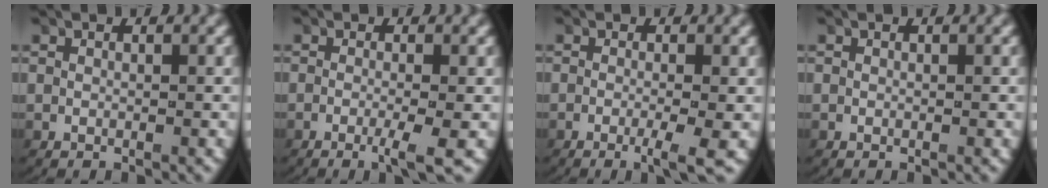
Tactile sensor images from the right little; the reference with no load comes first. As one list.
[{"total": 2.7, "force": [-1.4, 0.1, 2.4], "torque": [-0.036, -0.003, -0.028]}, {"total": 3.0, "force": [-1.4, 0.1, 2.6], "torque": [-0.033, -0.003, -0.029]}, {"total": 0.0}]